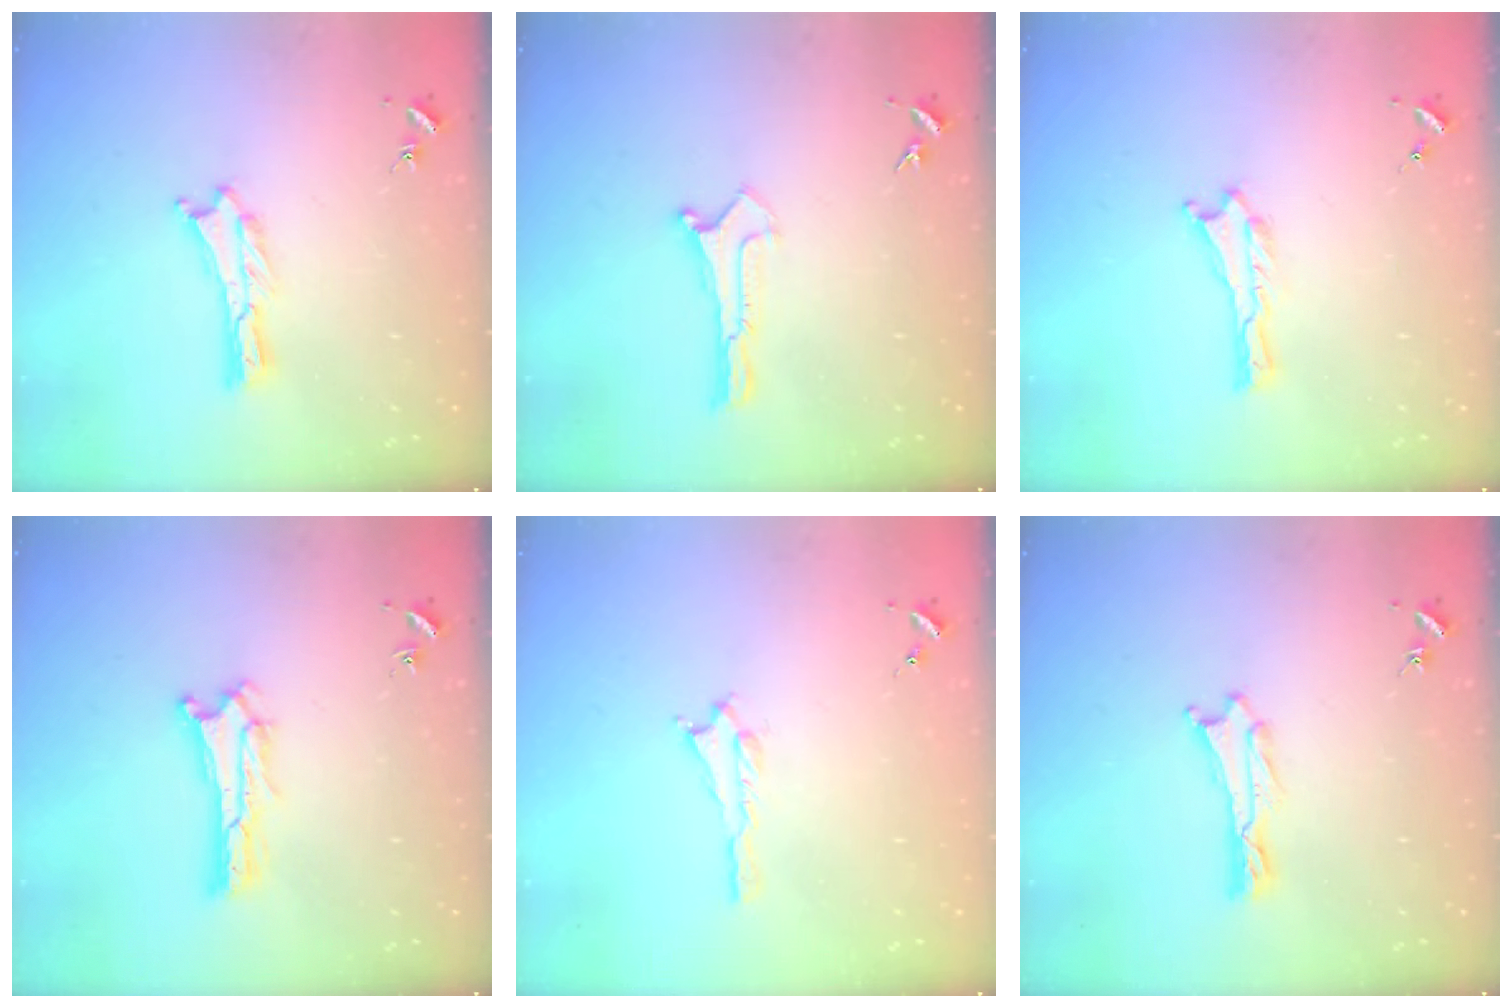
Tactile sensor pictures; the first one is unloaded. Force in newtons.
{"total": 0.0}
{"total": 0.0}
{"total": 0.7, "press": 0.6, "slide": 0.2}
{"total": 0.6, "press": 0.5, "slide": 0.2}
{"total": 0.6, "press": 0.6, "slide": 0.1}